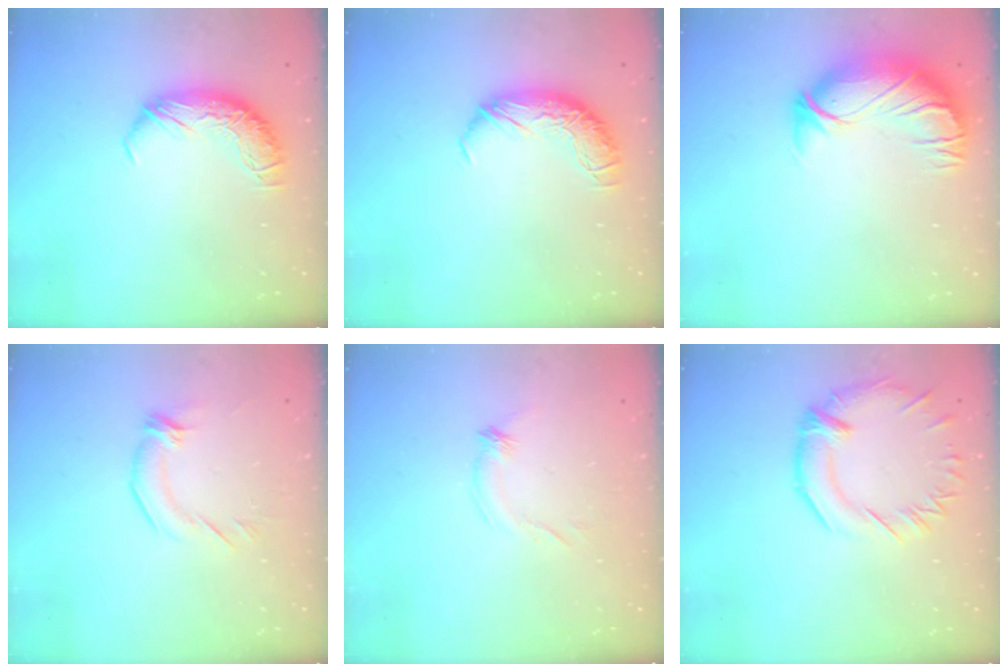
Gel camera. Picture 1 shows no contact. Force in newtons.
{"total": 0.0}
{"total": 2.9, "press": 0.3, "slide": 2.9}
{"total": 2.7, "press": 1.7, "slide": 2.1}
{"total": 5.3, "press": 5.1, "slide": 1.3}
{"total": 2.1, "press": 1.6, "slide": 1.4}